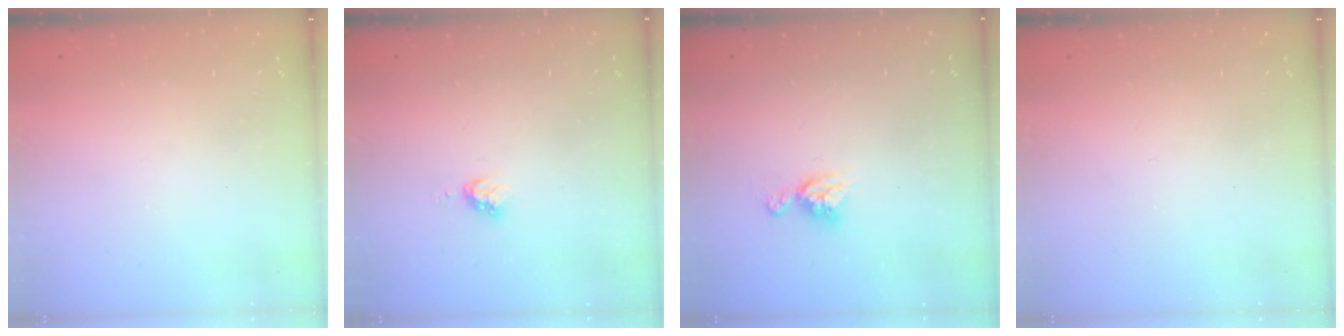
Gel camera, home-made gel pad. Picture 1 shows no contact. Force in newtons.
{"total": 2.9, "press": 2.8, "slide": 0.4}
{"total": 8.0, "press": 7.9, "slide": 0.7}
{"total": 0.0}